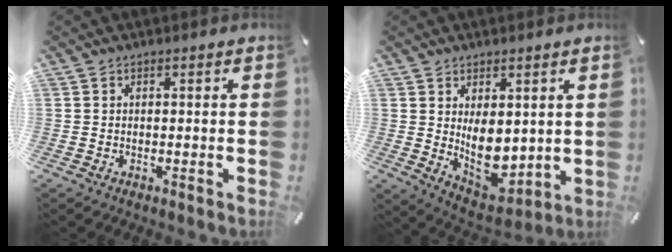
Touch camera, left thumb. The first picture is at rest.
{"total": 9.7, "force": [1.3, 6.9, 6.7], "torque": [-0.093, -0.021, 0.028]}